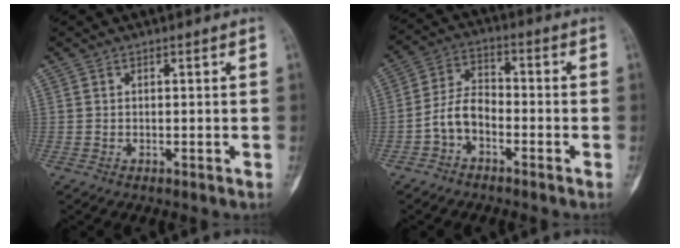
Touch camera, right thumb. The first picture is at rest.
{"total": 6.5, "force": [-2.8, 4.1, 4.2], "torque": [-0.073, 0.033, -0.066]}